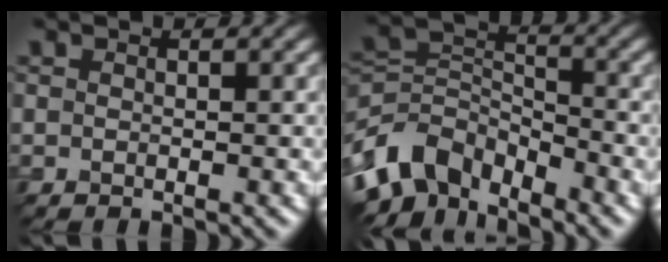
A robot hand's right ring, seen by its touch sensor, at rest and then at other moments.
{"total": 7.2, "force": [-4.3, 4.5, 3.5], "torque": [-0.067, 0.002, -0.097]}